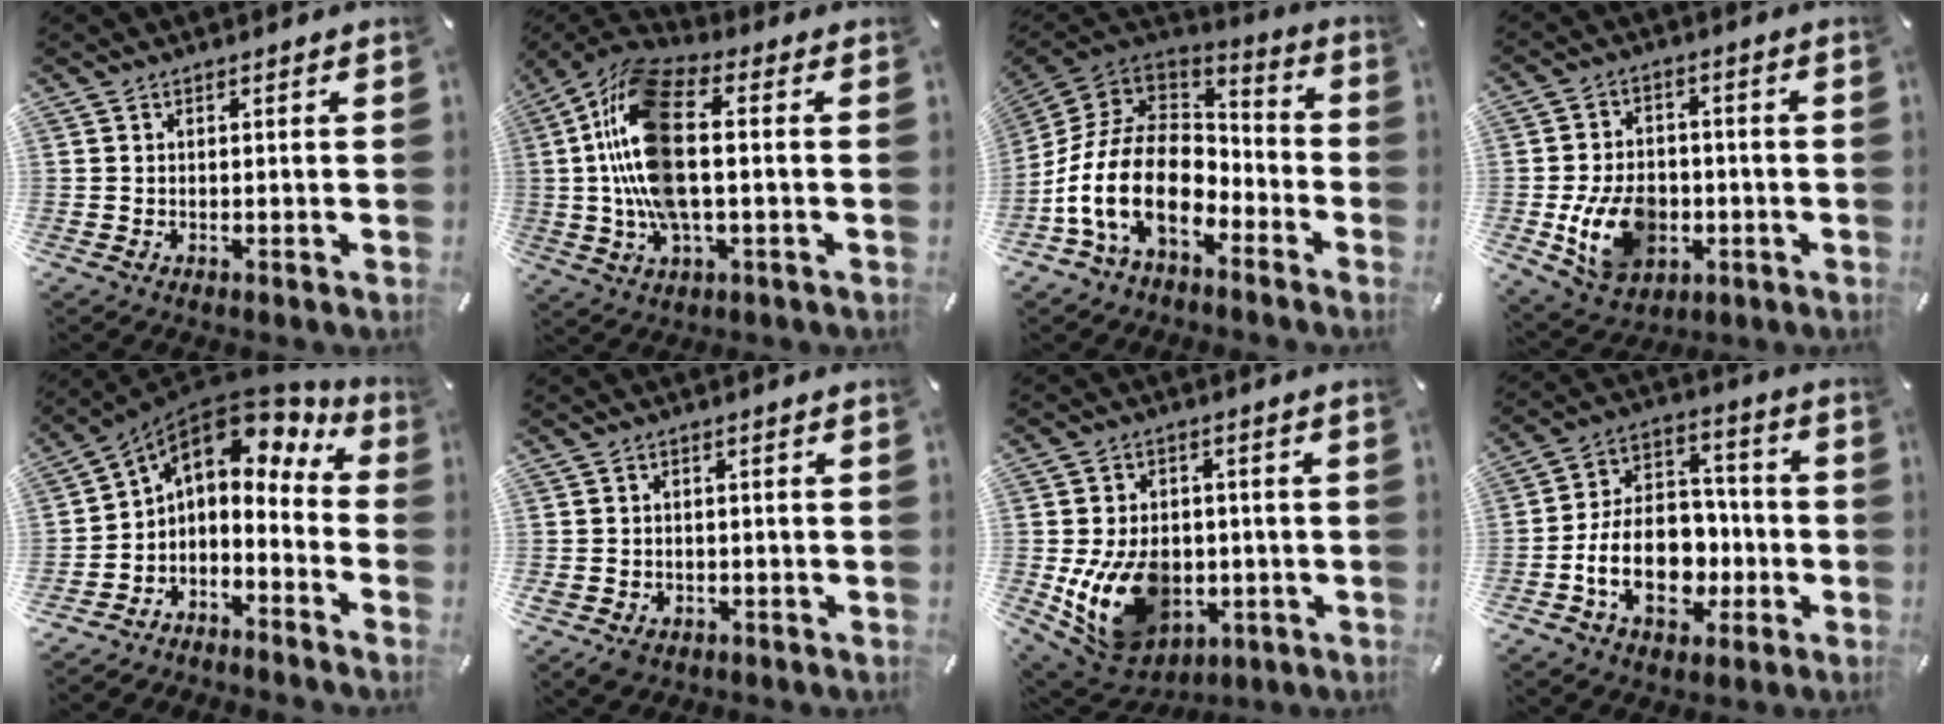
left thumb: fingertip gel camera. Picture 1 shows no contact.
{"total": 18.3, "force": [0.3, 8.4, 16.3], "torque": [-0.352, -0.006, -0.001]}
{"total": 20.0, "force": [-7.8, 13.0, 13.2], "torque": [-0.289, 0.024, -0.128]}
{"total": 12.3, "force": [-3.1, 9.2, 7.5], "torque": [-0.153, 0.010, -0.053]}
{"total": 6.5, "force": [2.8, 4.4, 4.0], "torque": [-0.073, -0.029, 0.049]}
{"total": 2.8, "force": [-1.1, 2.3, 1.1], "torque": [-0.029, 0.001, -0.023]}
{"total": 15.9, "force": [-2.9, 12.1, 9.8], "torque": [-0.205, 0.000, -0.043]}
{"total": 16.7, "force": [-5.0, 12.0, 10.5], "torque": [-0.202, 0.029, -0.081]}